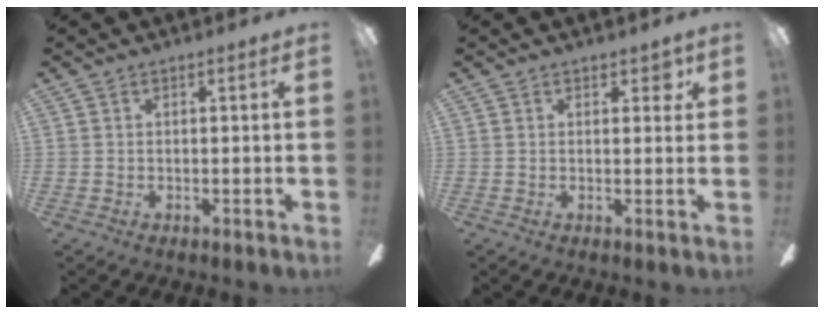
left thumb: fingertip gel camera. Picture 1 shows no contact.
{"total": 2.6, "force": [1.6, 1.4, 1.5], "torque": [-0.006, -0.005, 0.023]}